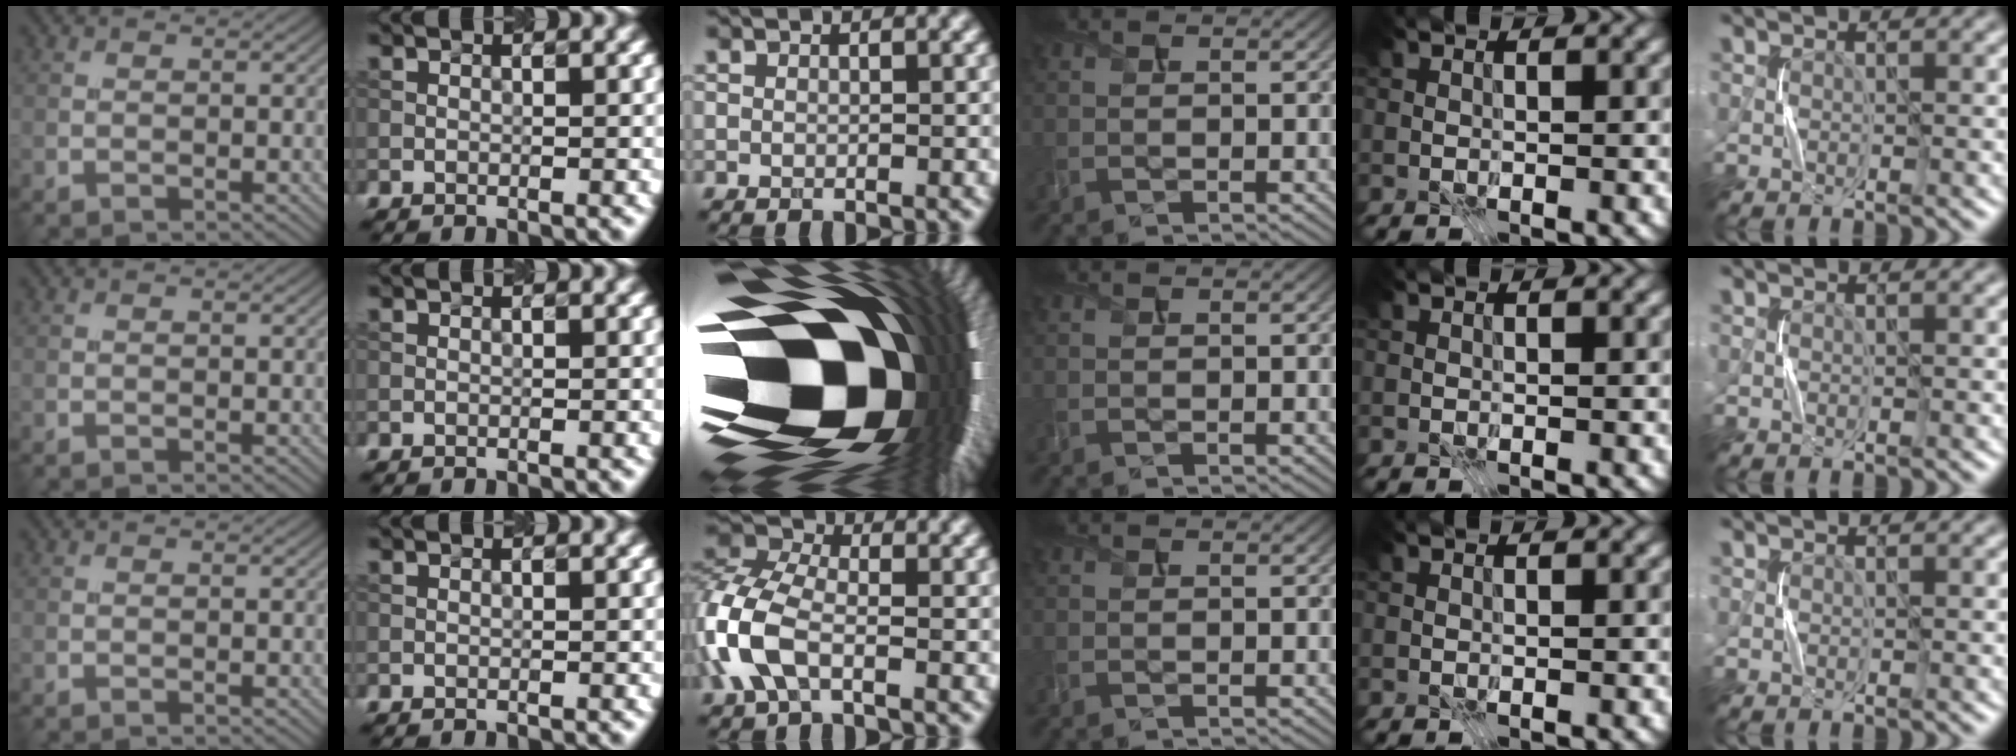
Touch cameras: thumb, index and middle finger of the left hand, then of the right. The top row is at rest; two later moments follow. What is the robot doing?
{"motion": "press", "object": "stapler"}